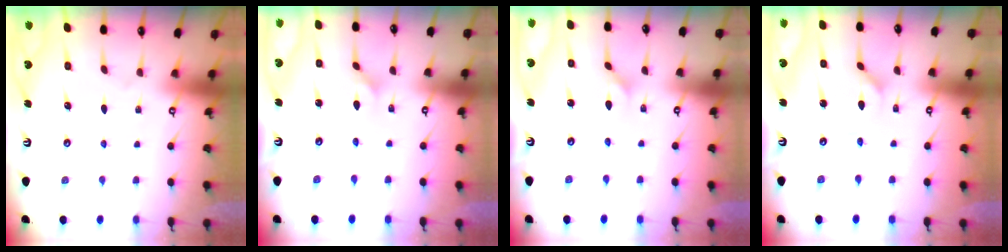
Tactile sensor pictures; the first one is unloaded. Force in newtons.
{"total": 2.2, "press": 2.2, "slide": 0.1}
{"total": 2.3, "press": 2.3, "slide": 0.1}
{"total": 2.2, "press": 2.2, "slide": 0.3}